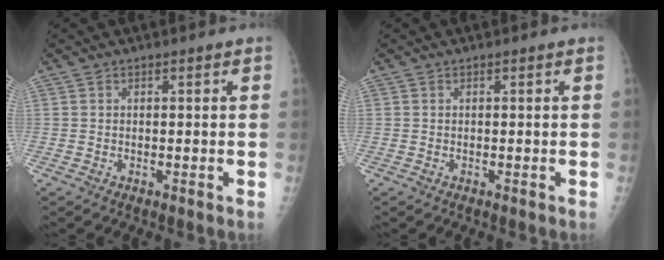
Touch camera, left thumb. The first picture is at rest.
{"total": 0.0}